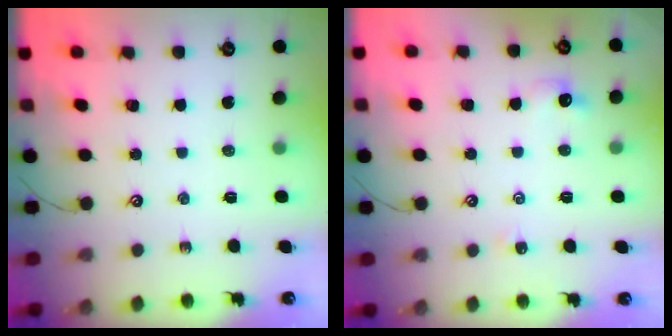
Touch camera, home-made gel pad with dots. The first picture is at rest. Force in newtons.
{"total": 1.9, "press": 1.8, "slide": 0.6}